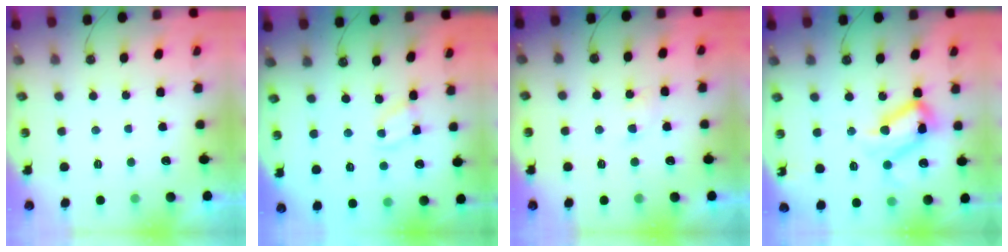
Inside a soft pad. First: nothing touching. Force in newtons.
{"total": 2.8, "press": 2.8, "slide": 0.3}
{"total": 2.9, "press": 2.9, "slide": 0.5}
{"total": 20.0, "press": 19.9, "slide": 2.3}